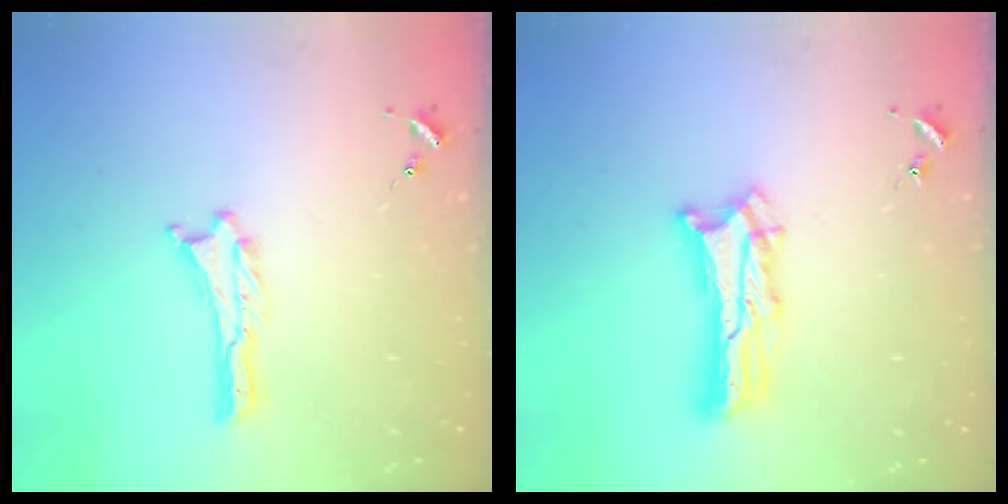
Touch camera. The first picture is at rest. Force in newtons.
{"total": 7.3, "press": 7.3, "slide": 0.7}